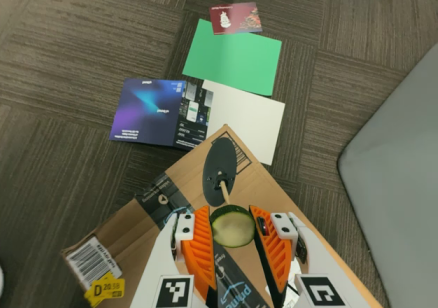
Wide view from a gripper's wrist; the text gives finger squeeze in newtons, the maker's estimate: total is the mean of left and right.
{"total": 9.8, "left": 9.7, "right": 9.9}